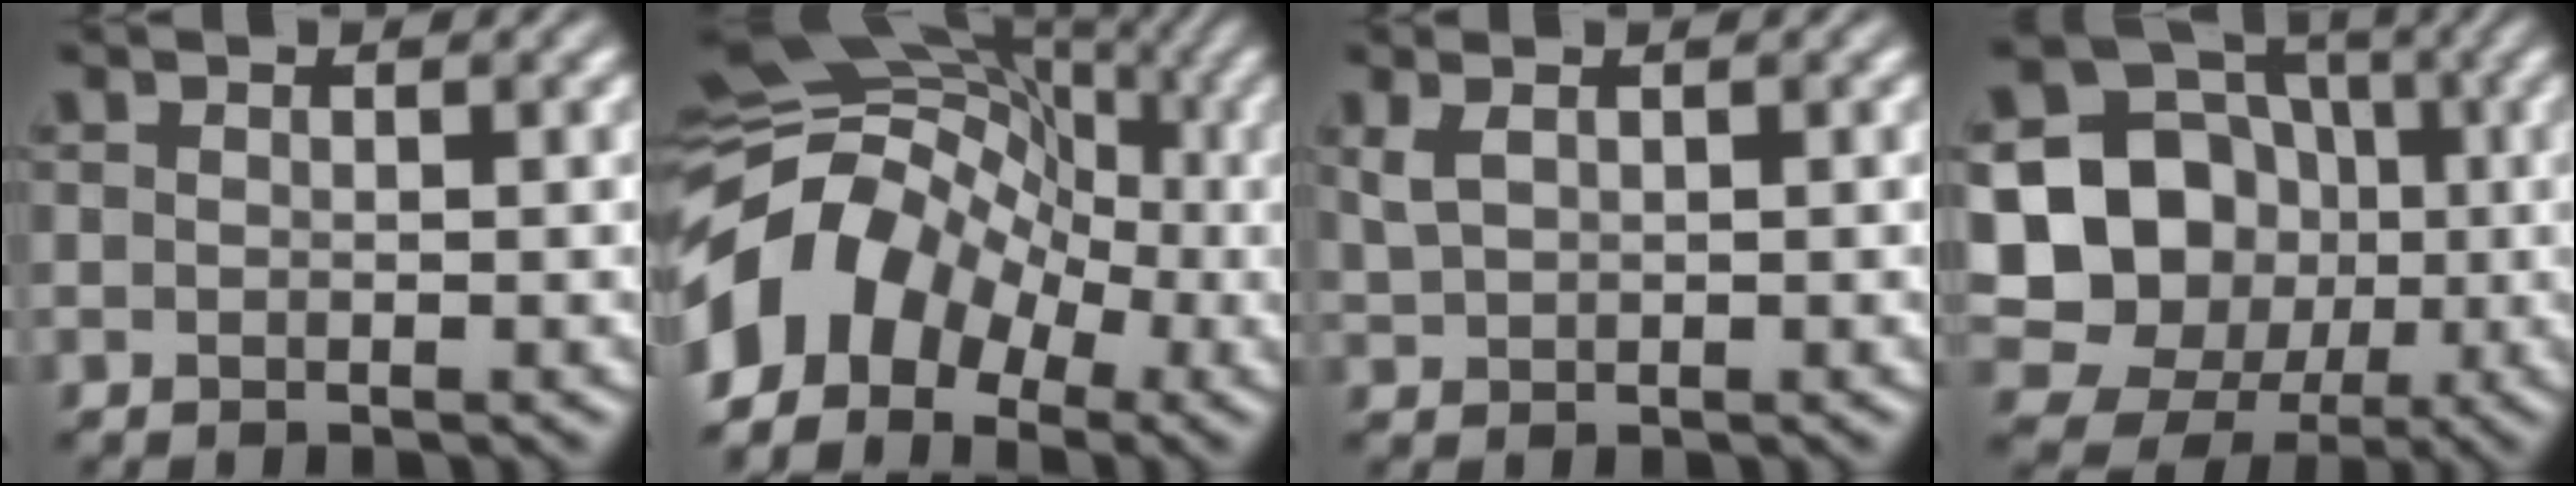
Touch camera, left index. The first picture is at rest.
{"total": 10.0, "force": [-3.7, 7.3, 5.7], "torque": [-0.107, 0.020, -0.090]}
{"total": 1.5, "force": [1.1, 0.7, 0.8], "torque": [-0.023, 0.007, 0.026]}
{"total": 12.9, "force": [0.1, 11.8, 5.2], "torque": [-0.104, 0.006, -0.015]}